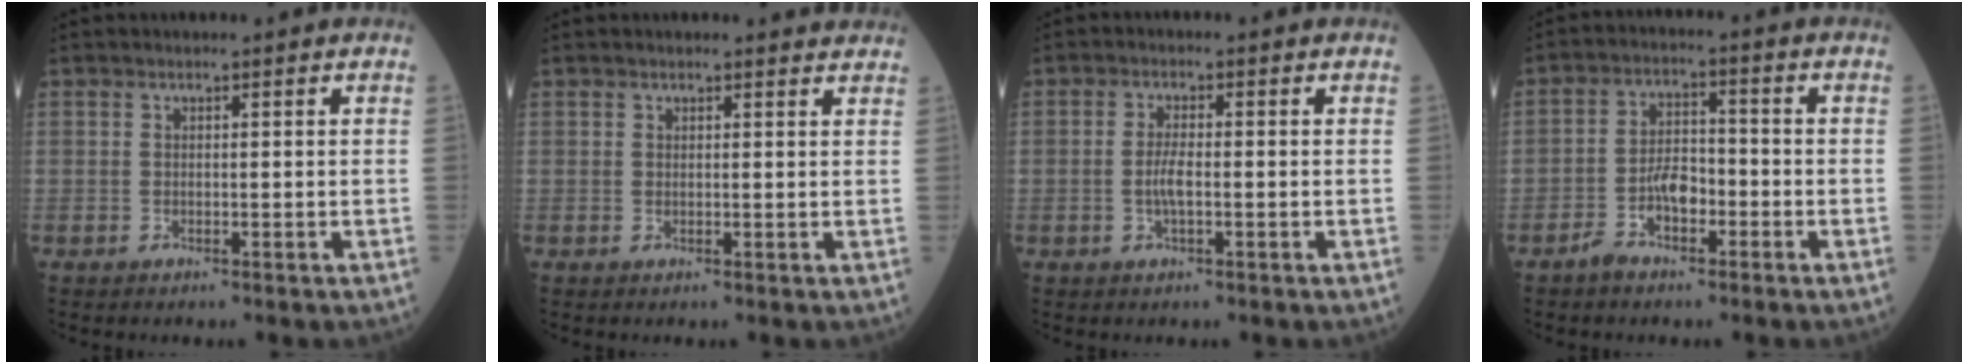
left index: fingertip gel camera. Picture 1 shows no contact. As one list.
[{"total": 1.7, "force": [1.7, 0.3, -0.1], "torque": [-0.007, -0.008, 0.005]}, {"total": 2.4, "force": [-0.5, 0.5, 2.3], "torque": [-0.051, 0.001, -0.012]}, {"total": 5.3, "force": [-2.8, 2.5, 3.8], "torque": [-0.080, 0.008, -0.054]}]